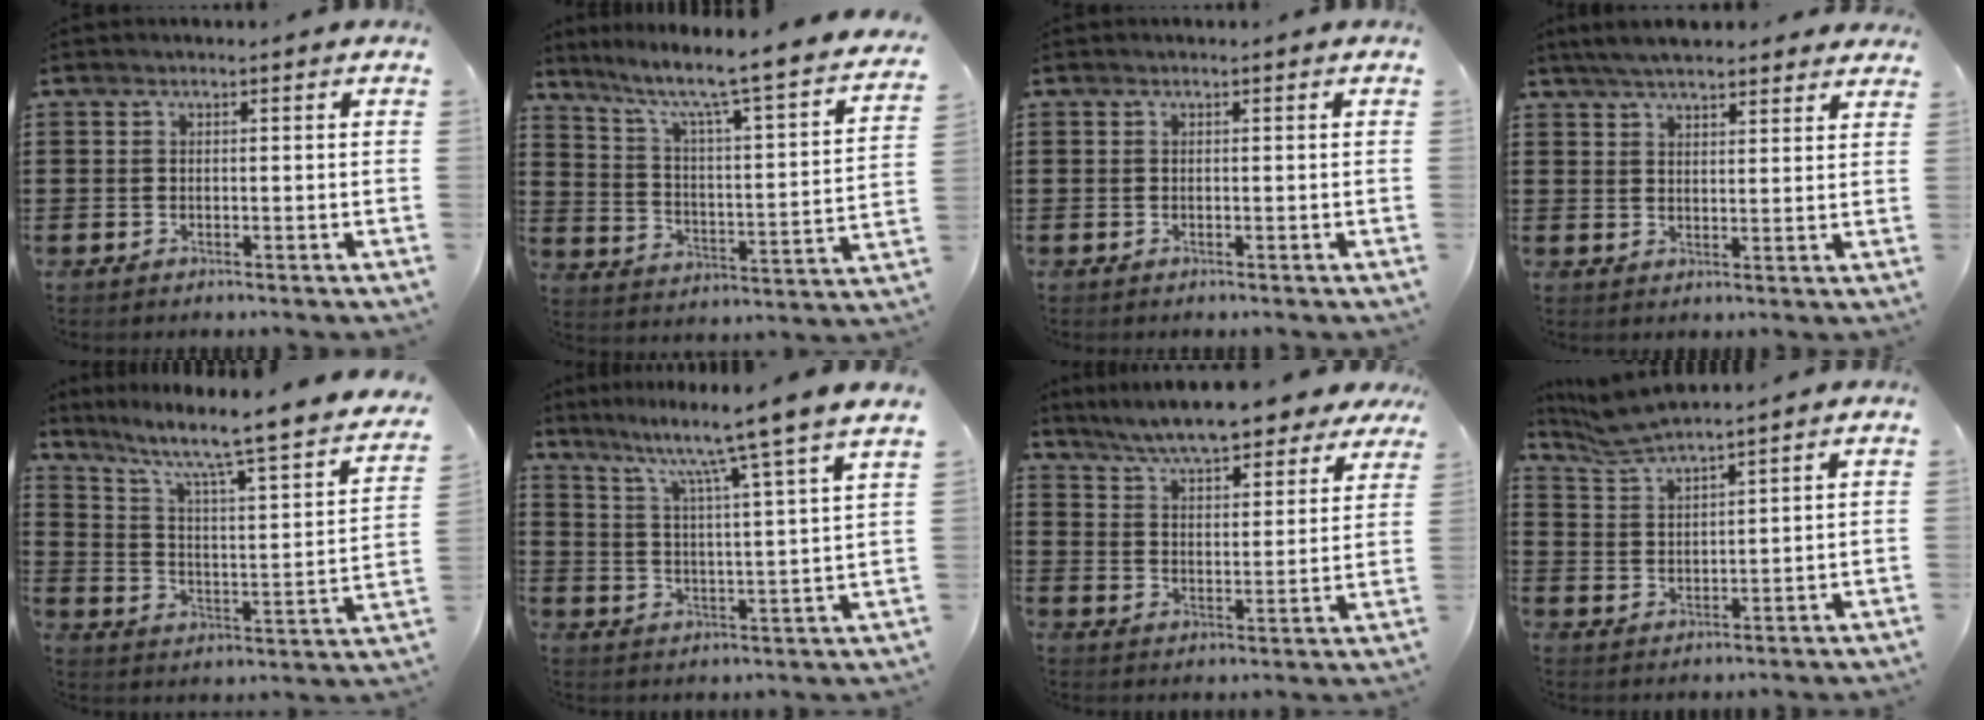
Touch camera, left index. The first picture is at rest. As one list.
[{"total": 6.4, "force": [5.2, -0.3, 3.8], "torque": [-0.099, -0.054, 0.073]}, {"total": 0.0}, {"total": 5.0, "force": [4.5, 1.4, 1.6], "torque": [-0.044, -0.003, 0.085]}, {"total": 6.9, "force": [5.5, -0.2, 4.1], "torque": [-0.105, -0.057, 0.079]}, {"total": 8.6, "force": [7.2, -2.1, 4.1], "torque": [-0.100, -0.063, 0.108]}, {"total": 8.4, "force": [7.8, 0.3, 3.3], "torque": [-0.096, -0.034, 0.139]}, {"total": 4.6, "force": [4.3, 0.1, 1.4], "torque": [-0.043, -0.018, 0.078]}]